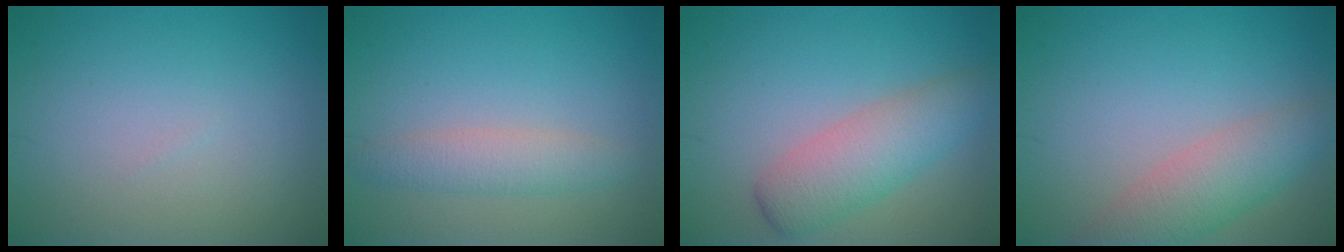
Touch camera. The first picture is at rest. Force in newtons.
{"total": 2.5, "press": 2.5, "slide": 0.1}
{"total": 4.6, "press": 4.6, "slide": 0.1}
{"total": 4.2, "press": 4.2, "slide": 0.2}